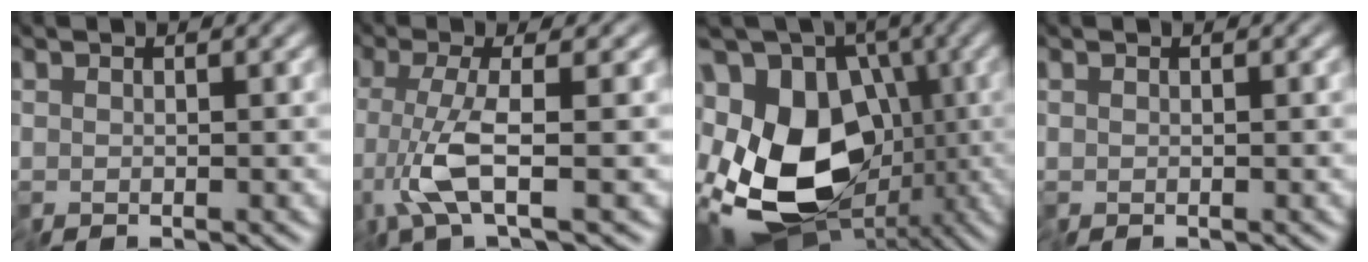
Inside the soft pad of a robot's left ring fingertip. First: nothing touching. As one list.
[{"total": 4.2, "force": [-1.4, 0.2, 4.0], "torque": [-0.088, -0.006, -0.034]}, {"total": 18.9, "force": [-2.6, 13.6, 12.8], "torque": [-0.245, -0.008, -0.057]}, {"total": 0.0}]